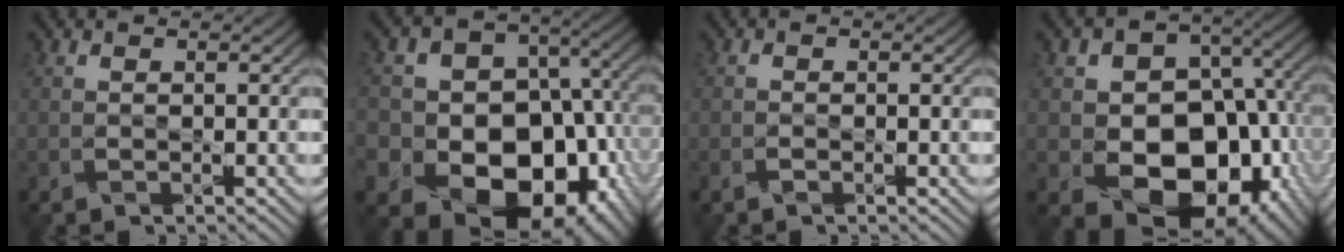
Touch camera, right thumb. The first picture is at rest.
{"total": 20.4, "force": [-6.0, 16.6, 10.2], "torque": [-0.190, -0.020, -0.085]}
{"total": 0.9, "force": [-0.6, 0.4, 0.6], "torque": [-0.012, 0.002, -0.011]}
{"total": 18.2, "force": [-2.8, 14.5, 10.7], "torque": [-0.149, -0.031, -0.039]}